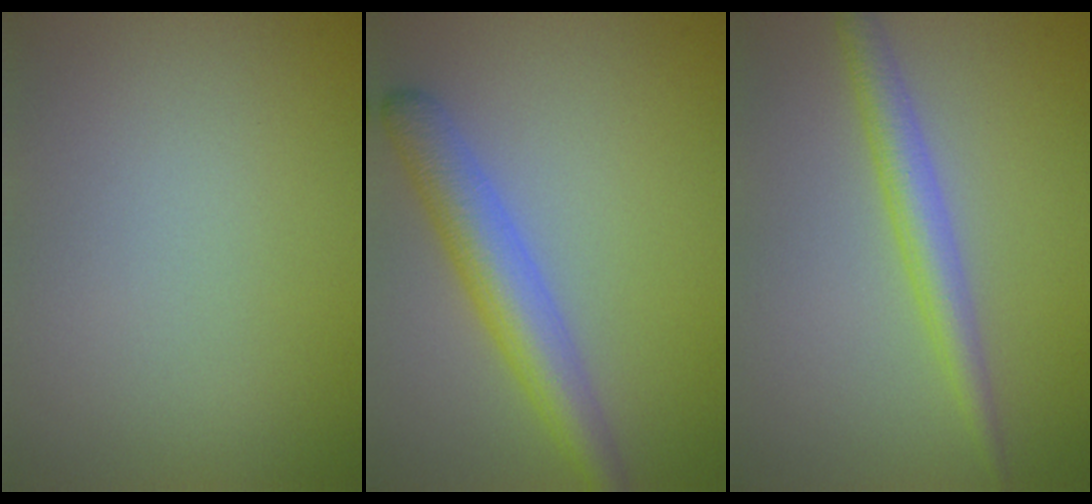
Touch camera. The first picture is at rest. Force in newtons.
{"total": 4.6, "press": 4.6, "slide": 0.1}
{"total": 2.9, "press": 2.9, "slide": 0.1}